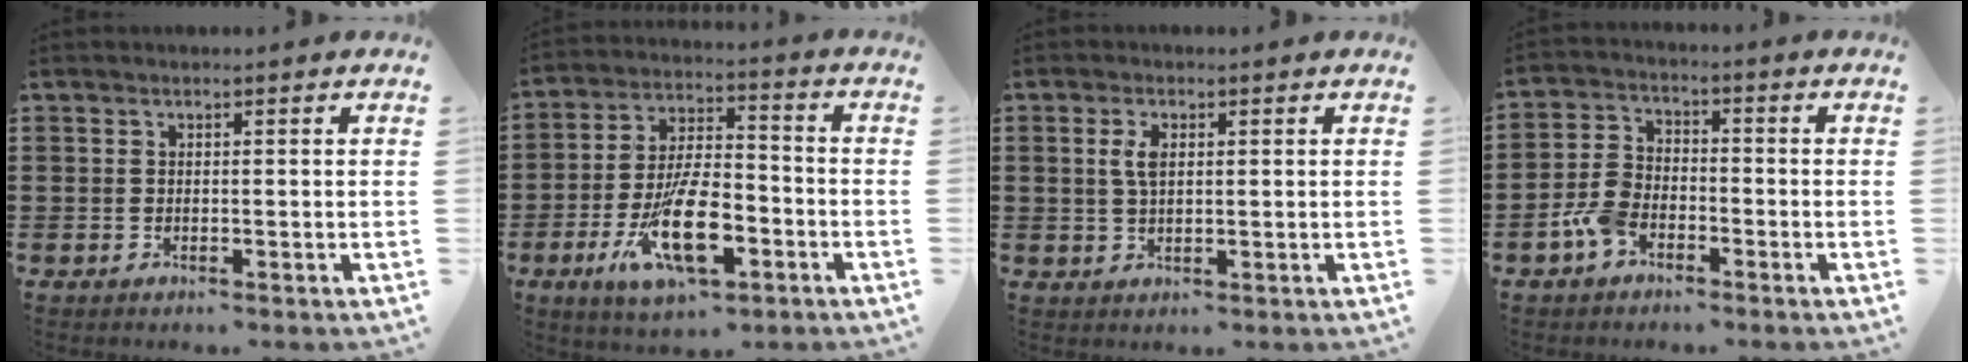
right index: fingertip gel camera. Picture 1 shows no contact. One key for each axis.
{"total": 13.4, "fx": -5.4, "fy": 5.7, "fz": 10.8, "tx": -0.211, "ty": 0.002, "tz": -0.096}
{"total": 3.3, "fx": 0.8, "fy": 1.5, "fz": 2.8, "tx": -0.061, "ty": 0.007, "tz": 0.012}
{"total": 5.4, "fx": -3.1, "fy": 3.0, "fz": 3.2, "tx": -0.090, "ty": 0.005, "tz": -0.067}